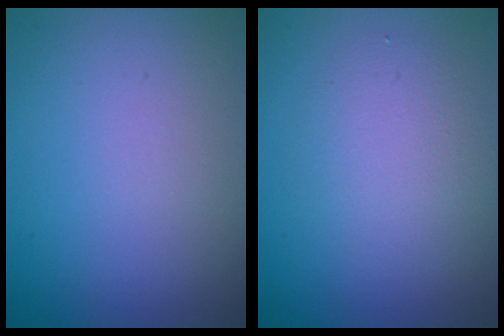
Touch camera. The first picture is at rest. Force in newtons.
{"total": 2.8, "press": 2.8, "slide": 0.2}